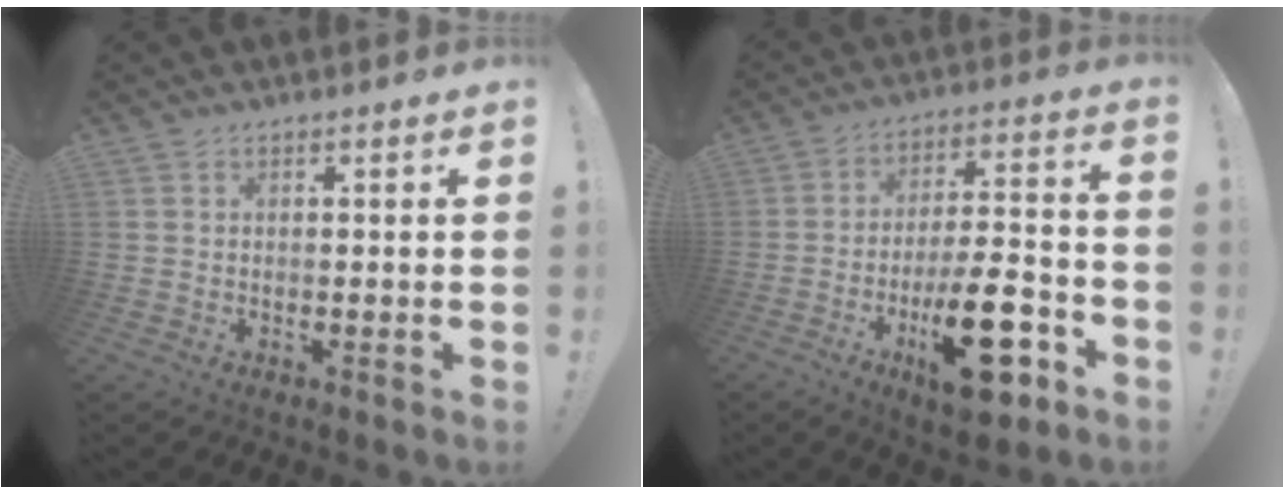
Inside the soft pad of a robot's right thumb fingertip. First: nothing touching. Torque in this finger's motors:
{"motor_torque": [2.34, 2.67, 1.95, -0.81, 0.78]}